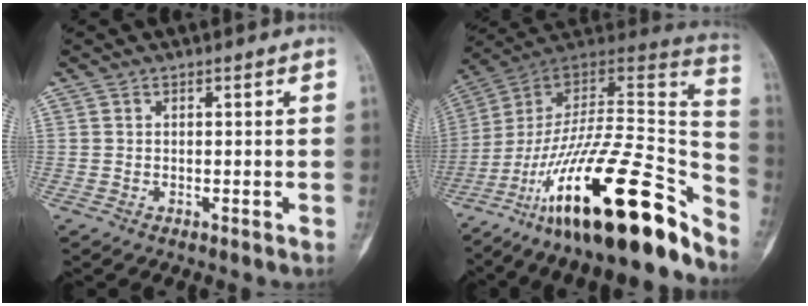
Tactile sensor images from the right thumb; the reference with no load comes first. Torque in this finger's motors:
{"motor_torque": [3.70, 1.31, 1.32, -1.45, 0.27]}